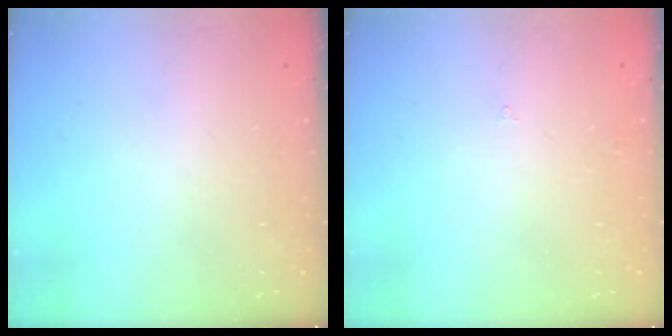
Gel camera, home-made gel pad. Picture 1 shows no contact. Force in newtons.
{"total": 1.6, "press": 1.5, "slide": 0.4}